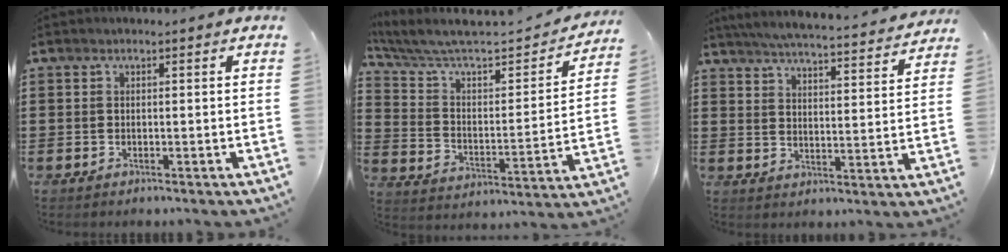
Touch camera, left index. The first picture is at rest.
{"total": 6.0, "force": [5.2, 1.3, 2.8], "torque": [-0.082, -0.047, 0.083]}
{"total": 5.0, "force": [4.8, -0.5, 1.1], "torque": [-0.045, -0.041, 0.079]}